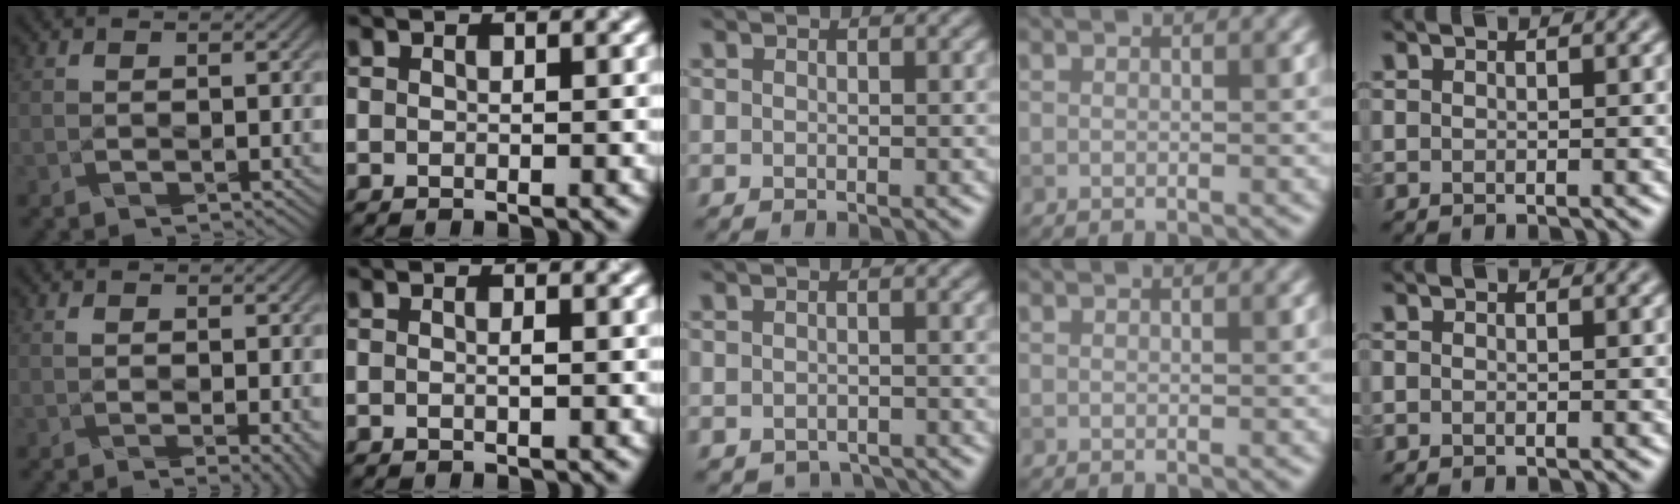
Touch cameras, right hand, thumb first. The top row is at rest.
{"thumb": {"total": 2.8, "force": [0.4, 1.4, 2.4], "torque": [-0.033, -0.002, 0.009]}, "index": {"total": 0.6, "force": [-0.1, 0.1, 0.6], "torque": [-0.011, -0.001, -0.002]}, "middle": {"total": 2.0, "force": [-1.8, 0.7, 0.3], "torque": [0.002, -0.008, -0.027]}}